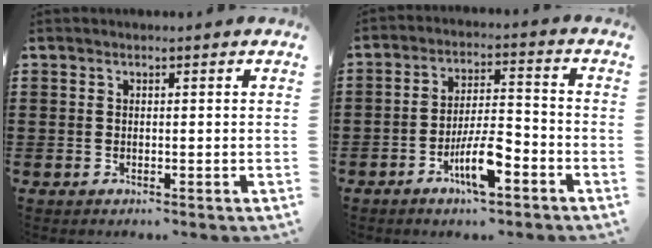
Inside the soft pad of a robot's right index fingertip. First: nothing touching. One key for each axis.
{"total": 8.0, "fx": -4.2, "fy": 2.3, "fz": 6.4, "tx": -0.129, "ty": 0.000, "tz": -0.077}